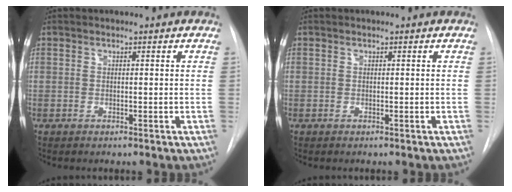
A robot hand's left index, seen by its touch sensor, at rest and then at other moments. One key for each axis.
{"total": 0.0}